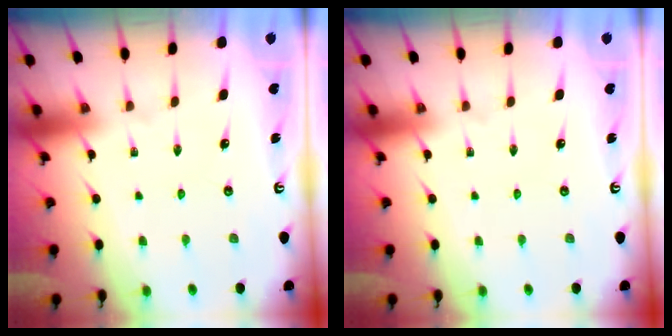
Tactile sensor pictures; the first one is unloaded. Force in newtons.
{"total": 0.0}